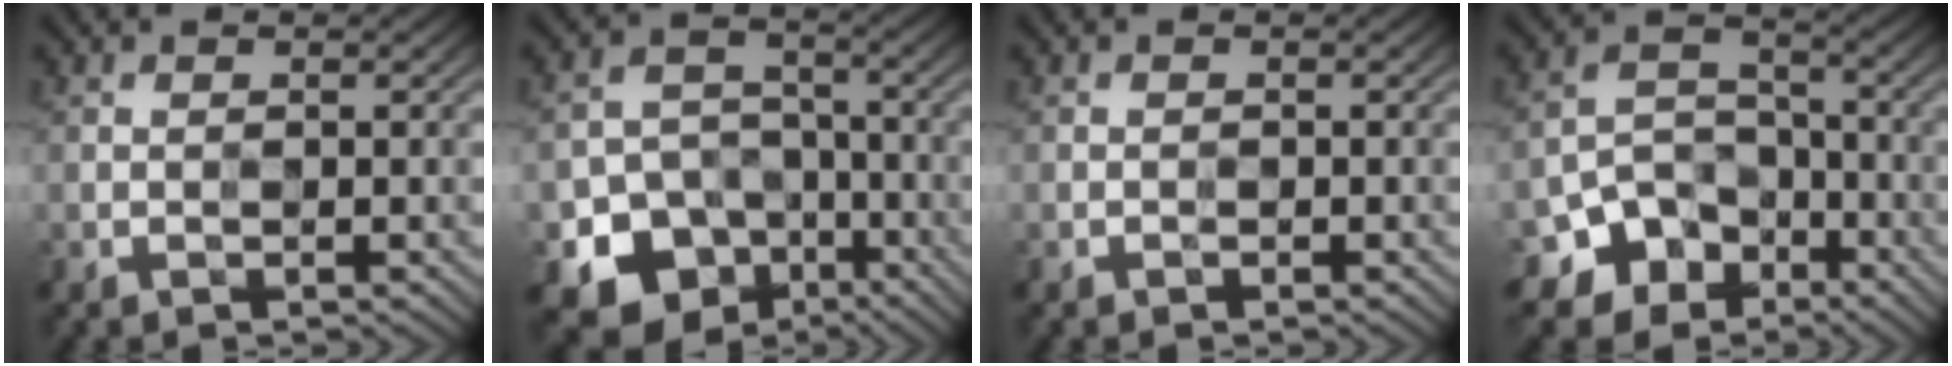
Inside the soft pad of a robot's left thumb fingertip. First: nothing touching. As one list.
[{"total": 11.9, "force": [-6.2, 9.3, 4.1], "torque": [-0.092, -0.033, -0.109]}, {"total": 0.0}, {"total": 9.6, "force": [-6.2, 6.7, 3.2], "torque": [-0.073, -0.010, -0.113]}]